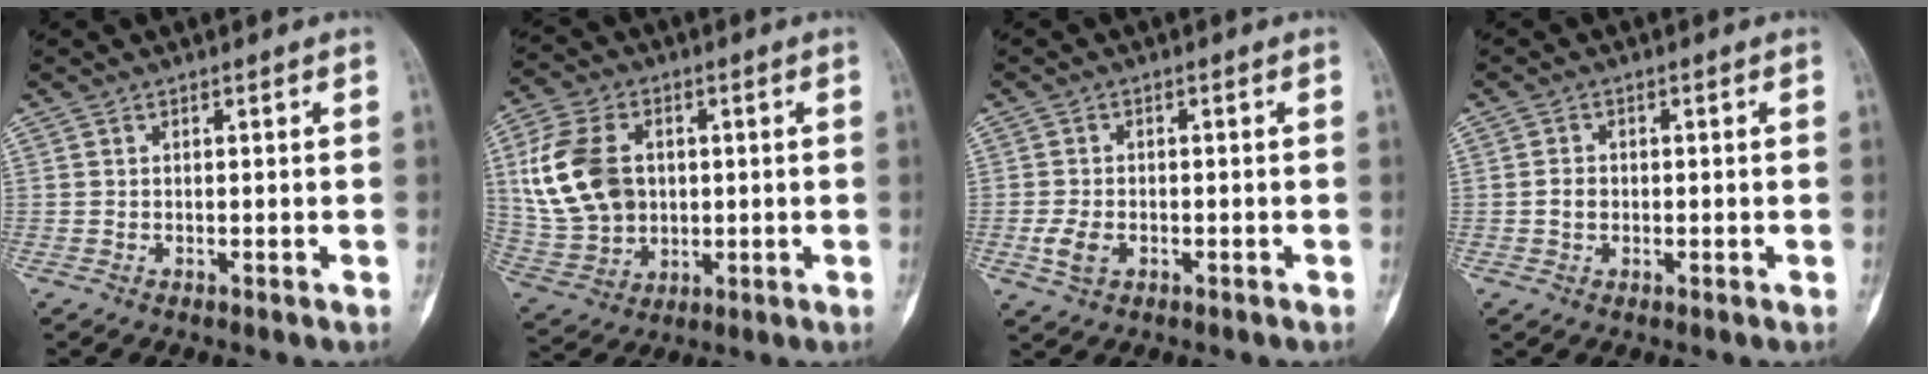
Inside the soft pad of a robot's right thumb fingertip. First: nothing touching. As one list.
[{"total": 15.5, "force": [2.5, 11.4, 10.2], "torque": [-0.189, 0.002, 0.056]}, {"total": 3.8, "force": [-1.2, 2.5, 2.7], "torque": [-0.060, 0.002, -0.019]}, {"total": 2.2, "force": [-0.2, 1.8, 1.3], "torque": [-0.016, 0.006, -0.004]}]